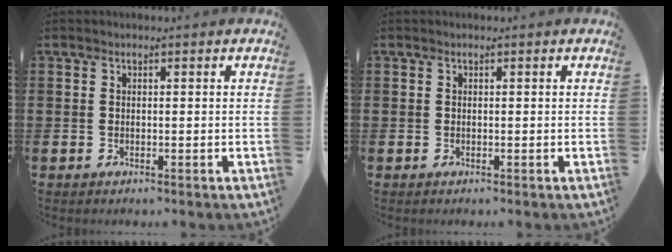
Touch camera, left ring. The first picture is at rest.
{"total": 0.0}